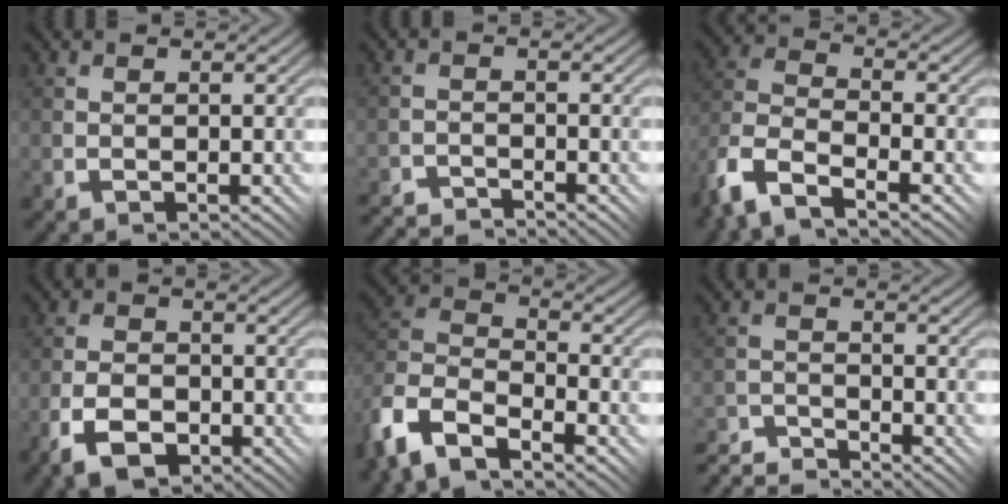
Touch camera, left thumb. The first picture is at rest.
{"total": 4.4, "force": [-4.4, 0.3, 0.0], "torque": [0.004, 0.005, -0.081]}
{"total": 9.5, "force": [-6.8, 3.4, 5.7], "torque": [-0.128, -0.010, -0.146]}
{"total": 5.6, "force": [-3.0, 3.3, 3.4], "torque": [-0.069, -0.001, -0.062]}
{"total": 12.1, "force": [-8.4, 5.6, 6.8], "torque": [-0.162, -0.022, -0.168]}
{"total": 6.3, "force": [-6.2, 0.8, 1.0], "torque": [-0.018, 0.000, -0.113]}